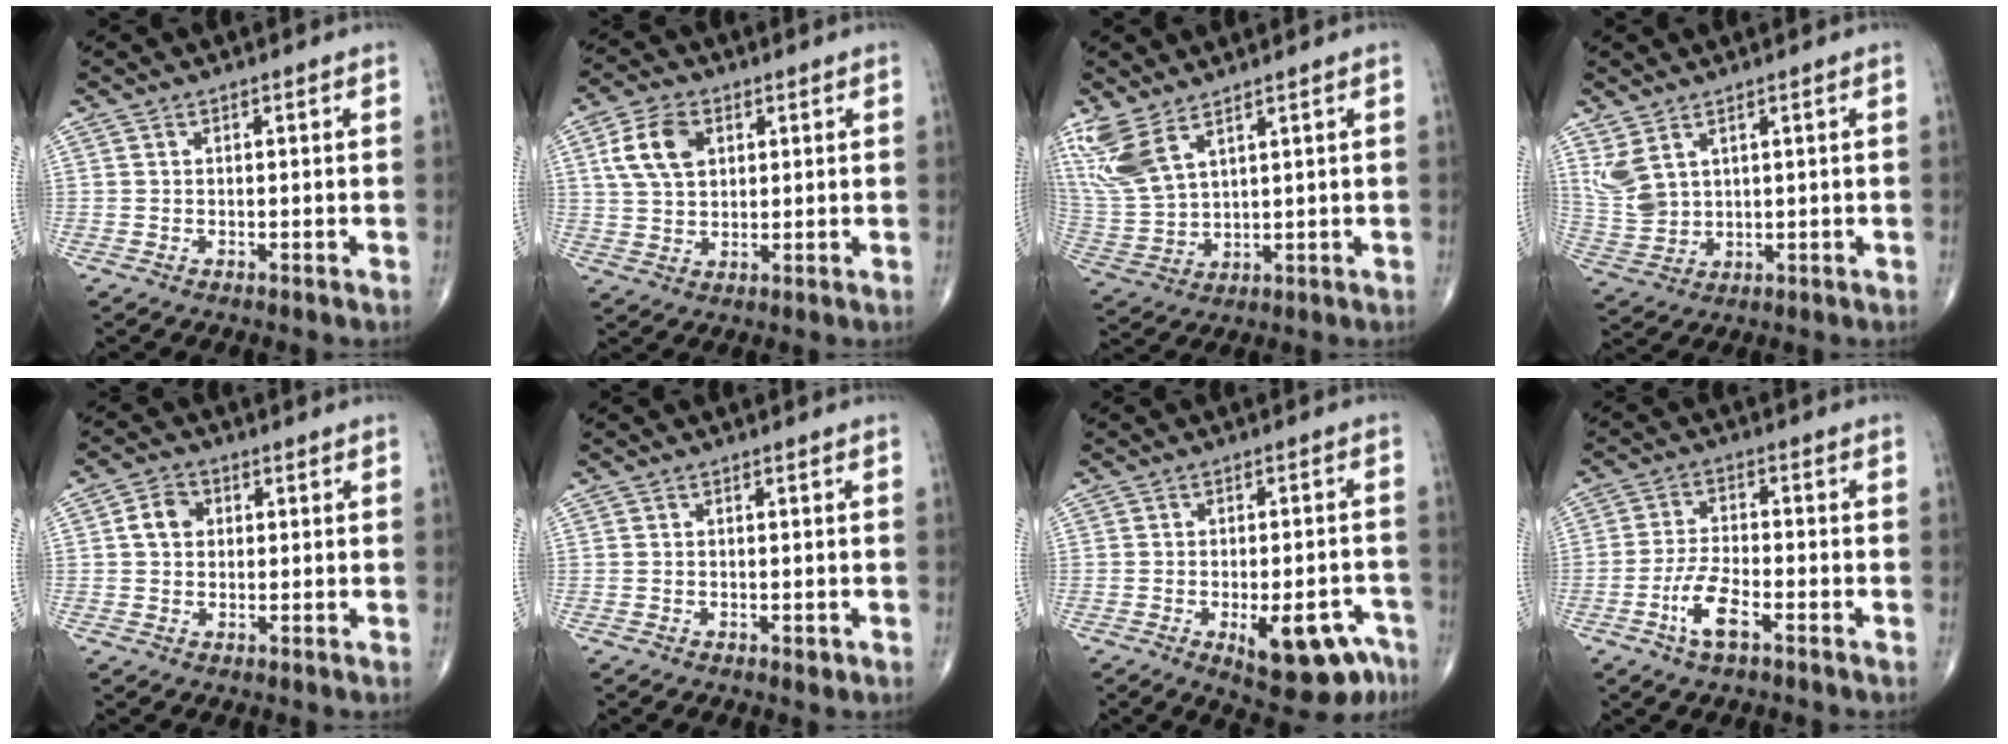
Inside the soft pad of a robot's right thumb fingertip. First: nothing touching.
{"total": 8.6, "force": [2.8, 5.6, 5.9], "torque": [-0.105, 0.000, 0.054]}
{"total": 10.4, "force": [6.6, 4.1, 6.9], "torque": [-0.166, -0.021, 0.154]}
{"total": 6.2, "force": [3.2, 3.6, 4.0], "torque": [-0.082, -0.009, 0.080]}
{"total": 4.3, "force": [0.7, 3.4, 2.5], "torque": [-0.036, 0.010, 0.007]}
{"total": 1.0, "force": [-0.5, 0.5, 0.8], "torque": [-0.011, -0.002, -0.006]}
{"total": 13.2, "force": [-6.7, 5.2, 10.1], "torque": [-0.107, 0.029, -0.080]}
{"total": 6.7, "force": [-3.3, 2.3, 5.3], "torque": [-0.110, 0.016, -0.063]}